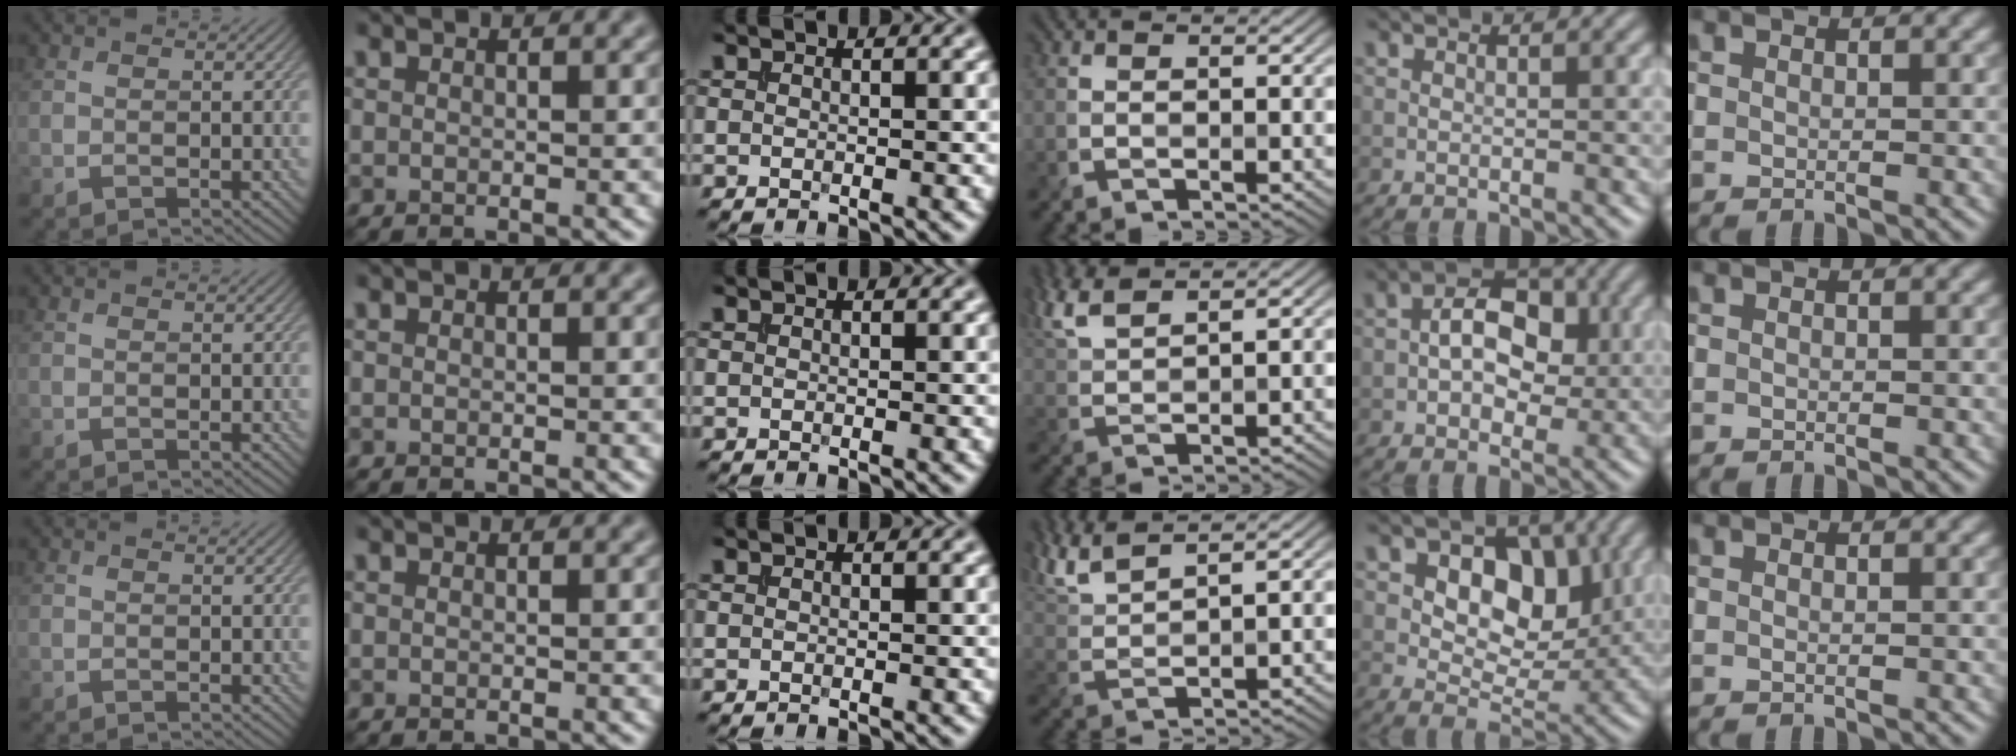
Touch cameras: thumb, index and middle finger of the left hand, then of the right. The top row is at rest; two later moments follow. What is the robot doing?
{"motion": "extract", "object": "file holder"}